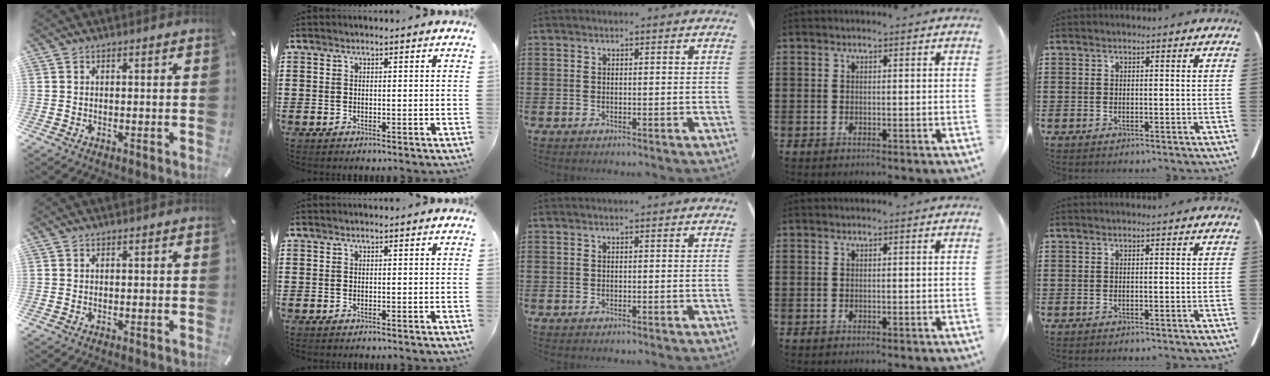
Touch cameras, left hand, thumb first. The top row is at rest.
{}